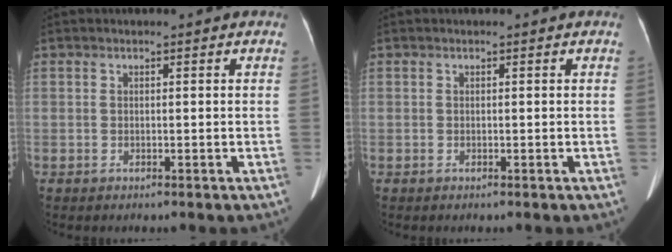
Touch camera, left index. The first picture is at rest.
{"total": 0.0}